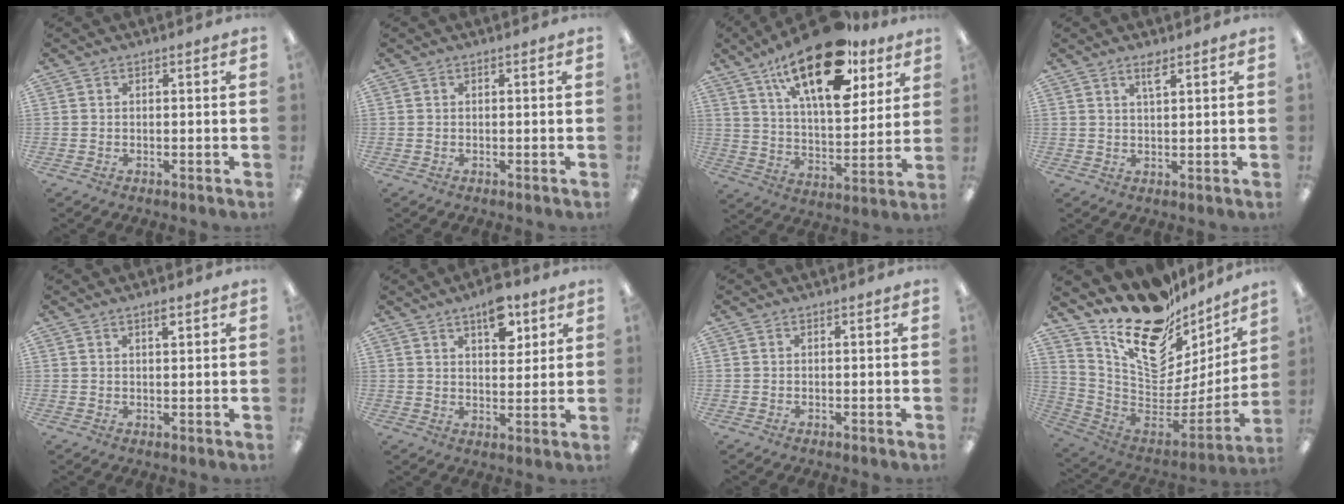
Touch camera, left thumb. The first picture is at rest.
{"total": 0.0}
{"total": 24.0, "force": [14.5, 10.2, 16.3], "torque": [-0.254, -0.074, 0.243]}
{"total": 3.1, "force": [2.2, 0.8, 2.0], "torque": [-0.038, 0.001, 0.037]}
{"total": 2.1, "force": [1.5, 0.5, 1.4], "torque": [-0.023, -0.002, 0.025]}
{"total": 9.3, "force": [5.4, 4.7, 5.9], "torque": [-0.069, -0.026, 0.090]}
{"total": 0.0}
{"total": 22.7, "force": [15.9, 11.0, 12.0], "torque": [-0.184, -0.128, 0.291]}